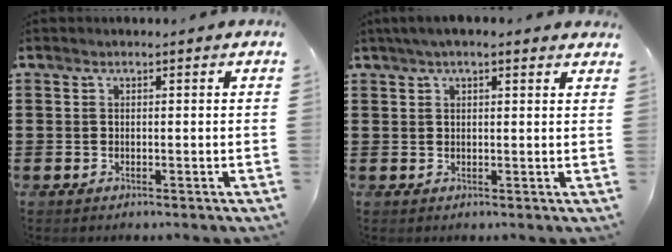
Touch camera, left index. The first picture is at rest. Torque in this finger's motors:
{"motor_torque": [2.14, 0.00, 0.39, 0.13]}